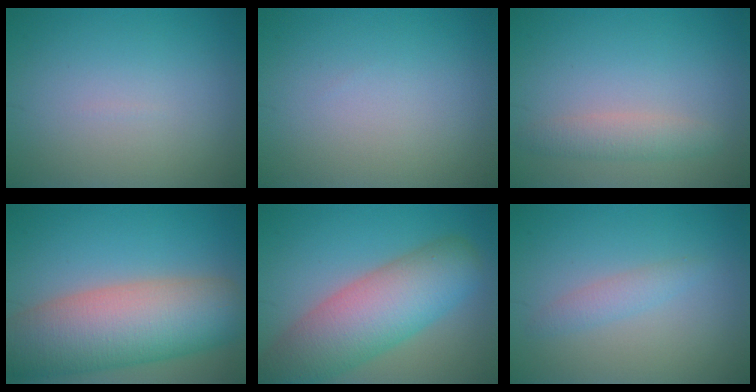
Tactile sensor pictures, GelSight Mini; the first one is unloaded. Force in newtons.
{"total": 0.0}
{"total": 2.1, "press": 2.1, "slide": 0.0}
{"total": 11.6, "press": 11.6, "slide": 0.8}
{"total": 8.9, "press": 8.9, "slide": 0.6}
{"total": 1.5, "press": 1.5, "slide": 0.1}